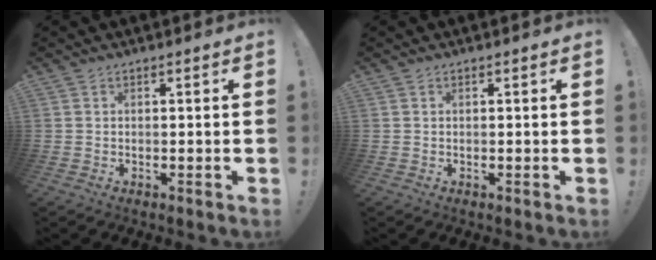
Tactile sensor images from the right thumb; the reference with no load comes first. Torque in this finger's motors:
{"motor_torque": [-0.35, 0.28, -0.09, 0.09, 0.00]}